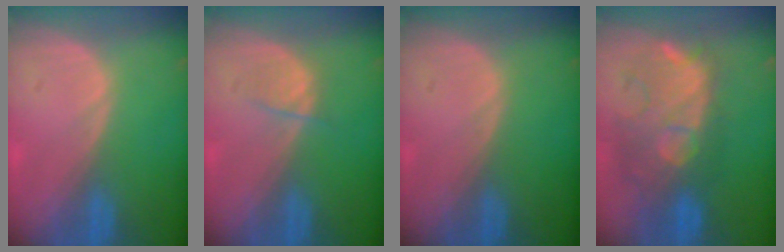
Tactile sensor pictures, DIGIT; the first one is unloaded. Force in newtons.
{"total": 1.9, "press": 1.9, "slide": 0.4}
{"total": 0.0}
{"total": 10.7, "press": 10.0, "slide": 3.7}